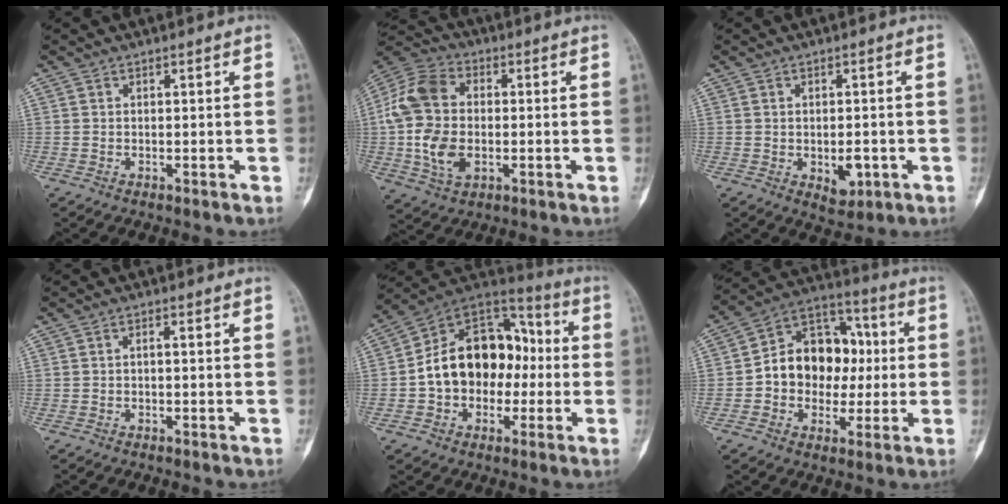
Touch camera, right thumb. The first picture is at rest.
{"total": 15.4, "force": [-0.7, 10.4, 11.4], "torque": [-0.223, 0.014, -0.017]}
{"total": 4.6, "force": [-1.1, 2.7, 3.6], "torque": [-0.029, -0.003, -0.006]}
{"total": 0.7, "force": [-0.2, 0.2, 0.6], "torque": [-0.011, 0.006, -0.004]}
{"total": 18.4, "force": [-1.5, 13.5, 12.4], "torque": [-0.158, 0.053, -0.027]}
{"total": 15.6, "force": [-0.1, 12.2, 9.8], "torque": [-0.099, 0.037, -0.009]}